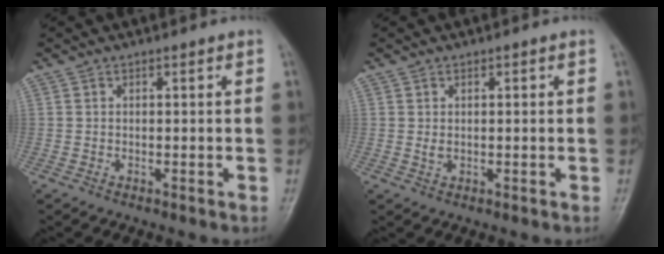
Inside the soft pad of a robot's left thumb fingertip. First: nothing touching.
{"total": 1.5, "force": [0.2, 1.0, 1.0], "torque": [-0.014, 0.002, 0.007]}